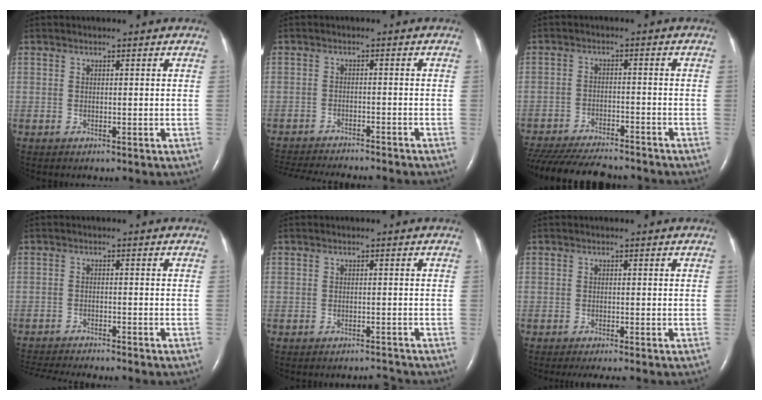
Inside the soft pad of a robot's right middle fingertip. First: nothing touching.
{"total": 15.8, "force": [-14.3, 2.0, 6.5], "torque": [-0.124, -0.029, -0.194]}
{"total": 18.4, "force": [-16.4, 3.6, 7.6], "torque": [-0.181, -0.037, -0.240]}
{"total": 9.3, "force": [-8.6, -0.1, 3.5], "torque": [-0.047, -0.013, -0.130]}
{"total": 1.6, "force": [-1.6, -0.3, -0.2], "torque": [0.001, -0.009, -0.019]}
{"total": 4.1, "force": [-3.5, 0.0, 2.2], "torque": [-0.025, -0.008, -0.049]}